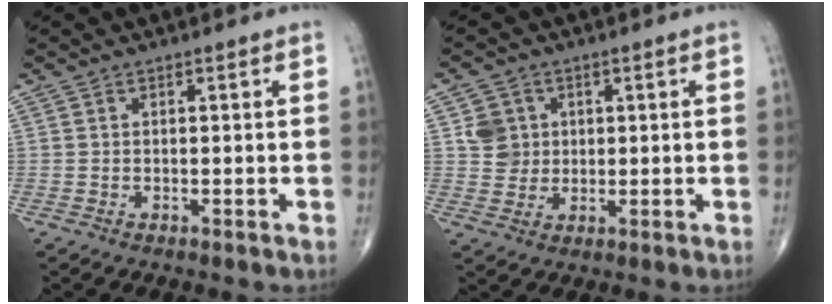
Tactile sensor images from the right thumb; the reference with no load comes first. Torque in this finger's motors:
{"motor_torque": [-0.06, 0.04, 0.31, 0.24, 0.02]}